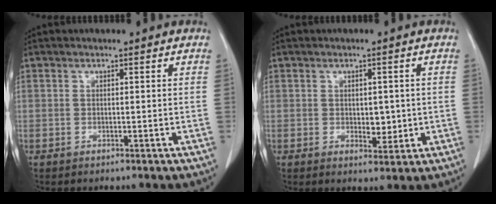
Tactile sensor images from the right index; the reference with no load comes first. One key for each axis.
{"total": 3.3, "fx": -0.2, "fy": 1.9, "fz": 2.8, "tx": -0.034, "ty": -0.003, "tz": 0.004}